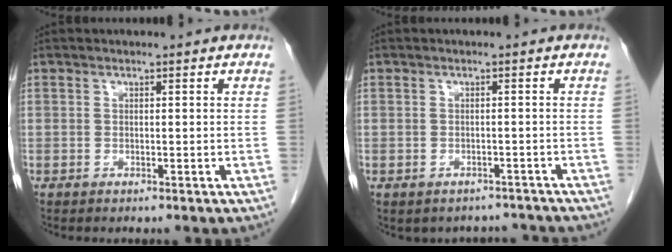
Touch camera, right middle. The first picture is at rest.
{"total": 4.8, "force": [-4.2, 2.4, 0.2], "torque": [0.007, 0.016, -0.046]}